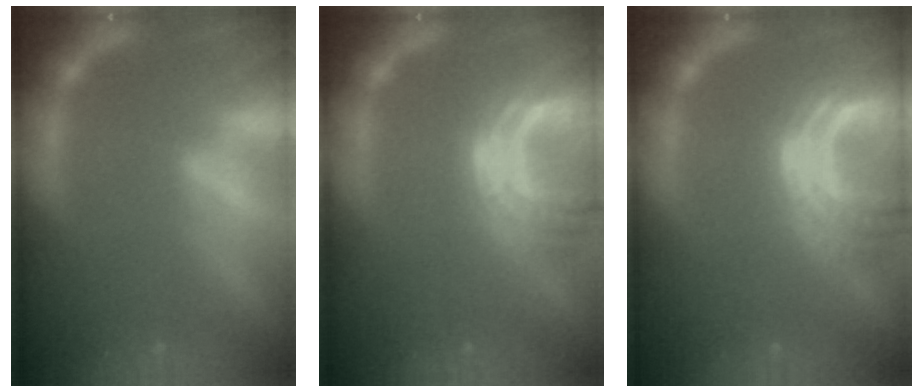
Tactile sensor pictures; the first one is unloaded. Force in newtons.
{"total": 7.6}
{"total": 8.5}